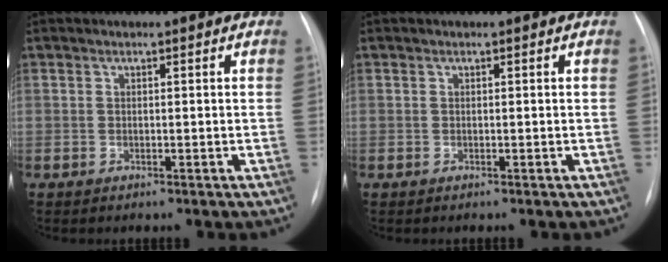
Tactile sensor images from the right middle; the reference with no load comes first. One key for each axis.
{"total": 0.0}